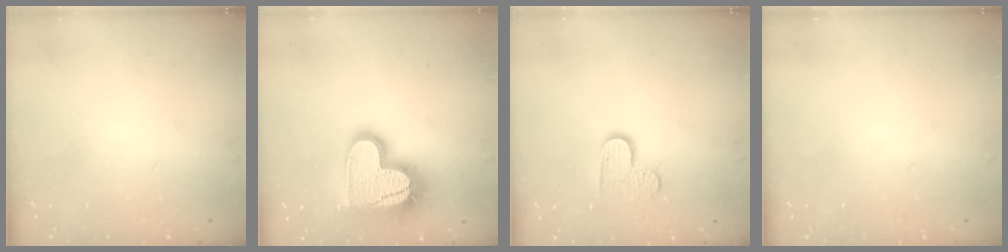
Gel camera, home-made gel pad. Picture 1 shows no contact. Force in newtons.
{"total": 19.2, "press": 19.1, "slide": 1.6}
{"total": 5.5, "press": 5.5, "slide": 0.6}
{"total": 0.0}